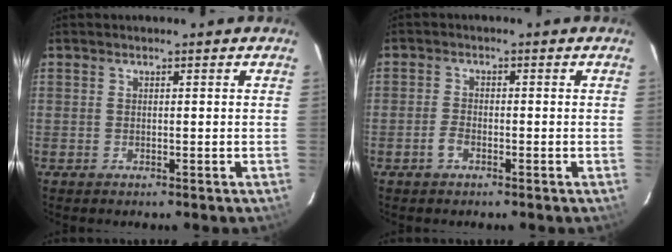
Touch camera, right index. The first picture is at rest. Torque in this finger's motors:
{"motor_torque": [-0.01, -0.07, 0.19, 0.03]}